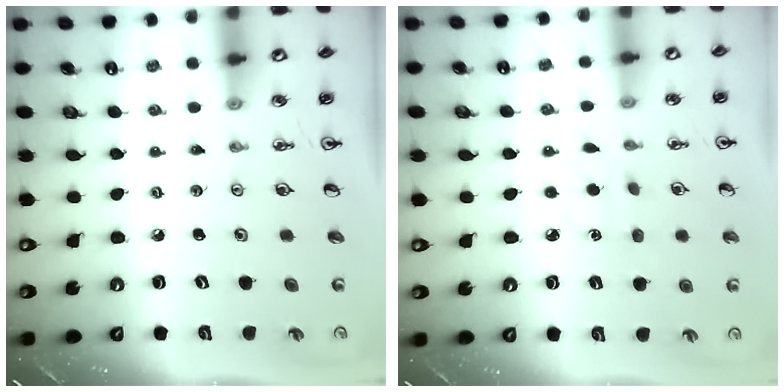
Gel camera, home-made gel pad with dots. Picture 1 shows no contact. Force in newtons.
{"total": 4.0, "press": 3.9, "slide": 0.5}